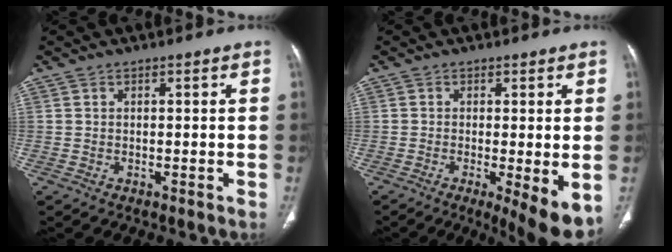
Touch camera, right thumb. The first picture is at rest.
{"total": 8.2, "force": [-2.3, 1.7, 7.7], "torque": [-0.113, -0.024, -0.035]}